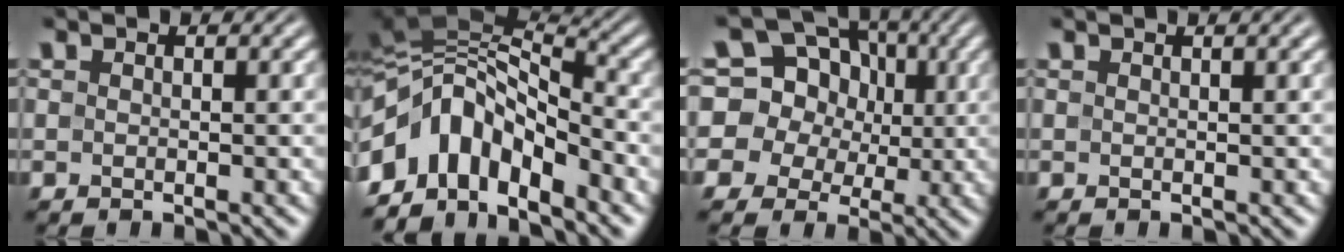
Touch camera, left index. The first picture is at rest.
{"total": 9.9, "force": [-3.9, 5.5, 7.3], "torque": [-0.125, 0.009, -0.087]}
{"total": 12.1, "force": [3.2, 10.7, 4.6], "torque": [-0.109, 0.046, 0.033]}
{"total": 1.4, "force": [0.9, 0.4, 1.0], "torque": [-0.010, 0.003, 0.007]}